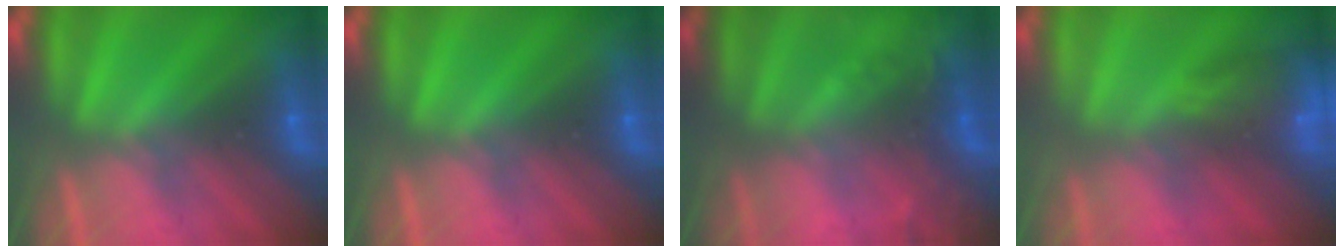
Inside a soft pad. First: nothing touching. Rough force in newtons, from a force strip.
{"total": 0.0}
{"total": 2.2}
{"total": 7.6}